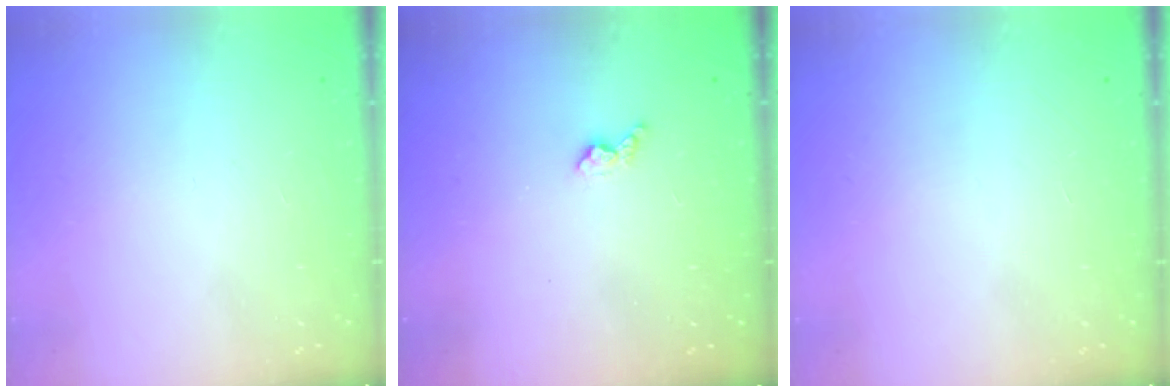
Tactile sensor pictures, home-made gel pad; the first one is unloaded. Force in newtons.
{"total": 3.0, "press": 3.0, "slide": 0.5}
{"total": 0.0}